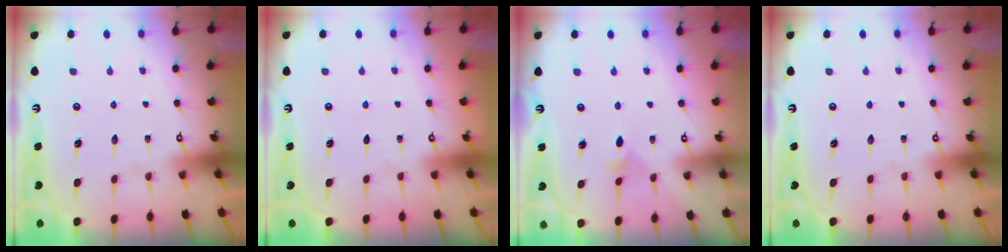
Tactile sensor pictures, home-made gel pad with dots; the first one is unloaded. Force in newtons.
{"total": 0.0}
{"total": 3.0, "press": 2.9, "slide": 0.8}
{"total": 0.0}